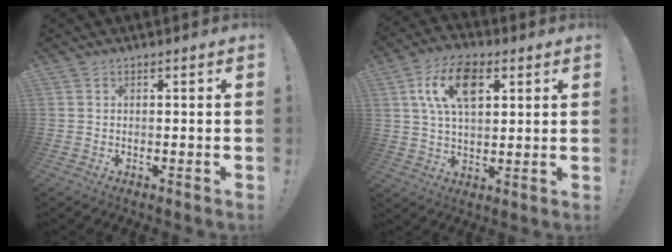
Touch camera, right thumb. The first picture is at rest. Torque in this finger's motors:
{"motor_torque": [0.70, 0.86, 0.09, 0.14, 0.06]}